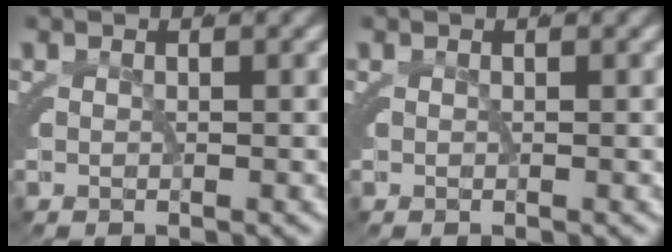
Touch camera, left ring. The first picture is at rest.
{"total": 0.0}